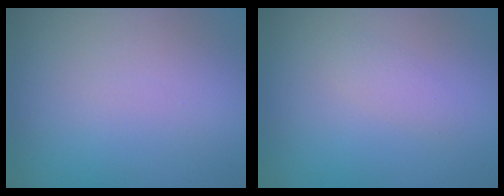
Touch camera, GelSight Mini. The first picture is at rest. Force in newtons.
{"total": 1.2, "press": 1.2, "slide": 0.0}